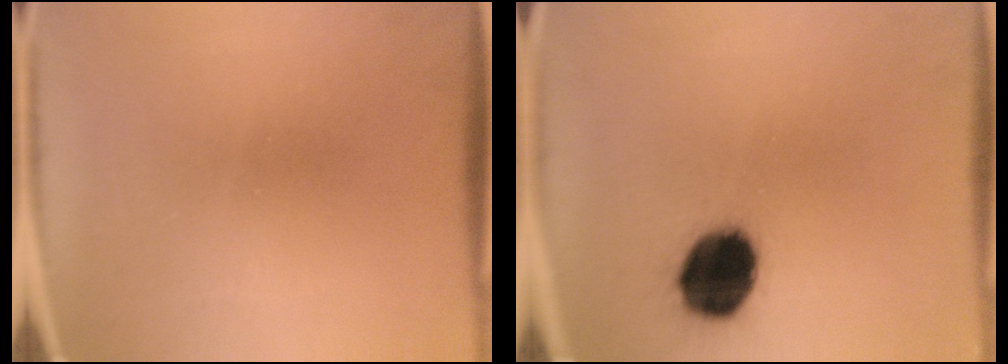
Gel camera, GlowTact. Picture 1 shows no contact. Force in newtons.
{"total": 14.8}